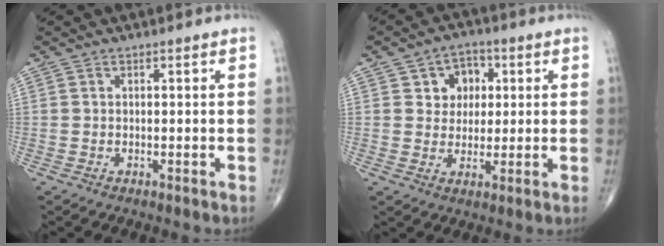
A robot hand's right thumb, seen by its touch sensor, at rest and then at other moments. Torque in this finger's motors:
{"motor_torque": [-0.10, 0.02, 0.18, -0.06, 0.08]}